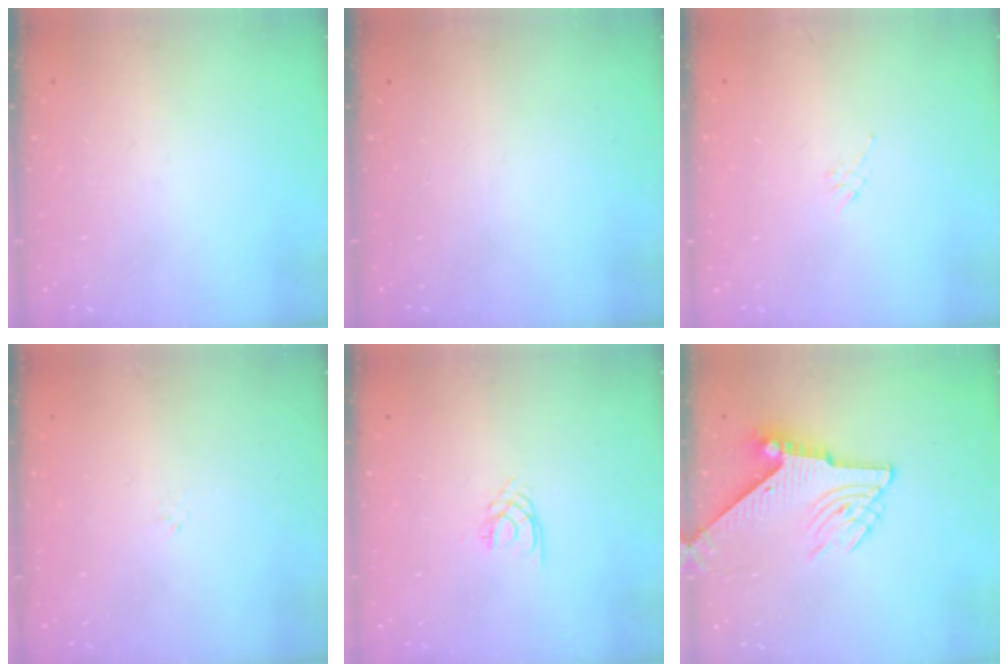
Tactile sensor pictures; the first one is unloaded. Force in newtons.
{"total": 0.0}
{"total": 3.5, "press": 3.4, "slide": 0.8}
{"total": 0.7, "press": 0.5, "slide": 0.4}
{"total": 1.9, "press": 1.9, "slide": 0.2}
{"total": 7.4, "press": 7.3, "slide": 0.9}